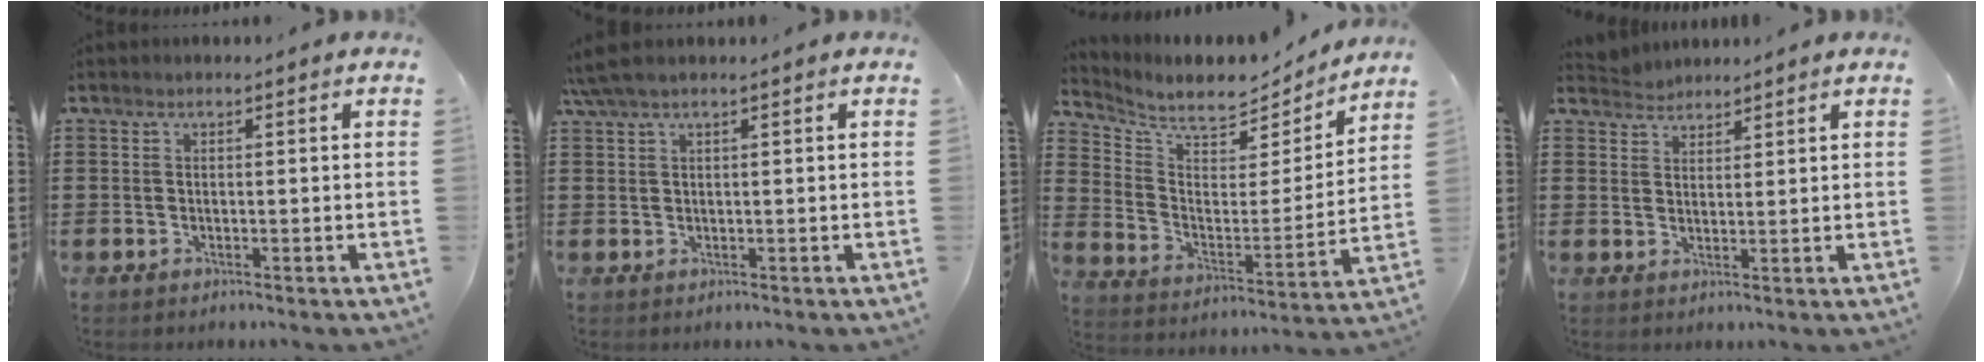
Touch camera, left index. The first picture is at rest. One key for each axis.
{"total": 2.0, "fx": 1.2, "fy": 0.0, "fz": 1.7, "tx": -0.033, "ty": -0.002, "tz": 0.023}
{"total": 6.4, "fx": 5.9, "fy": 1.9, "fz": 1.7, "tx": -0.061, "ty": -0.050, "tz": 0.098}
{"total": 2.5, "fx": 2.5, "fy": 0.5, "fz": -0.4, "tx": 0.001, "ty": -0.001, "tz": 0.049}